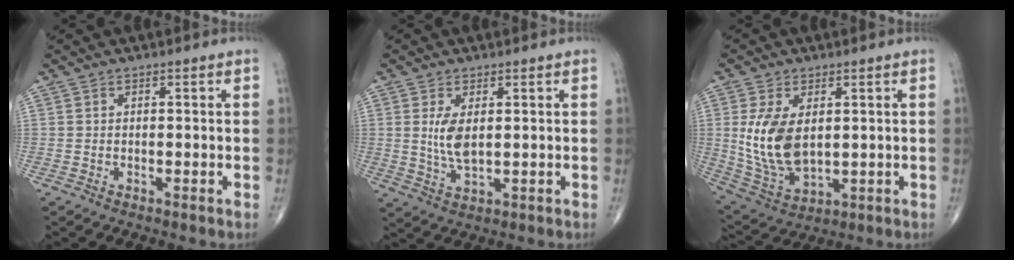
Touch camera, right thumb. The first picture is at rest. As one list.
[{"total": 5.2, "force": [1.0, 2.3, 4.6], "torque": [-0.093, -0.013, 0.028]}, {"total": 12.2, "force": [1.6, 7.0, 9.9], "torque": [-0.190, -0.015, 0.048]}]